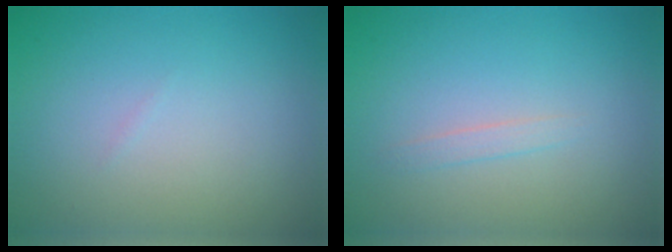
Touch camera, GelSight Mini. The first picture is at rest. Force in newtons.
{"total": 0.9, "press": 0.9, "slide": 0.0}